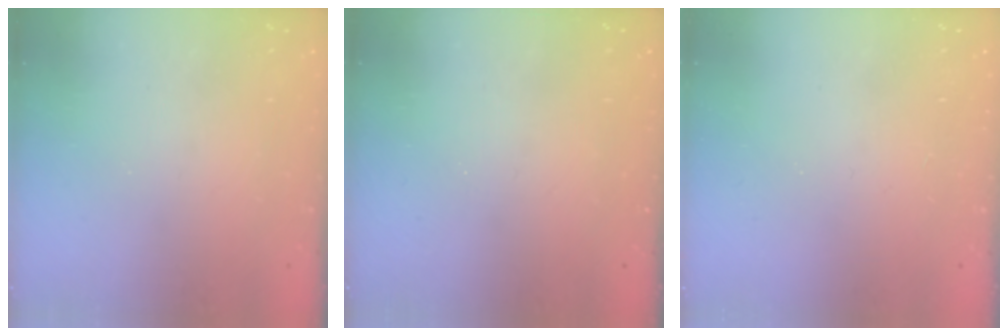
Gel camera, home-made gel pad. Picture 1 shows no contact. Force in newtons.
{"total": 0.0}
{"total": 0.0}